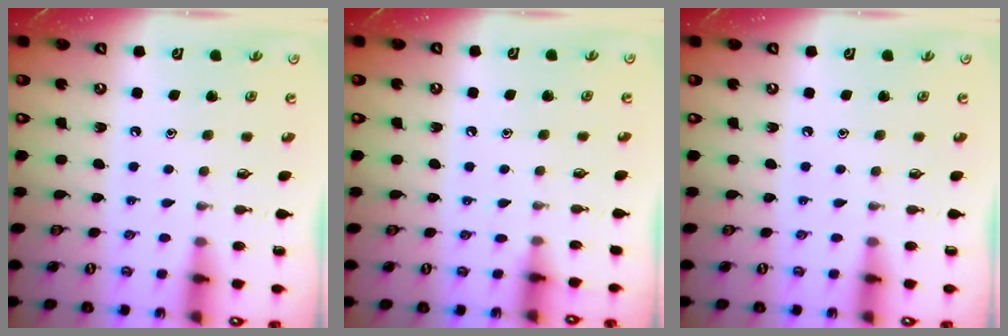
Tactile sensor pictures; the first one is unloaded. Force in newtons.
{"total": 5.3, "press": 5.2, "slide": 0.7}
{"total": 0.0}